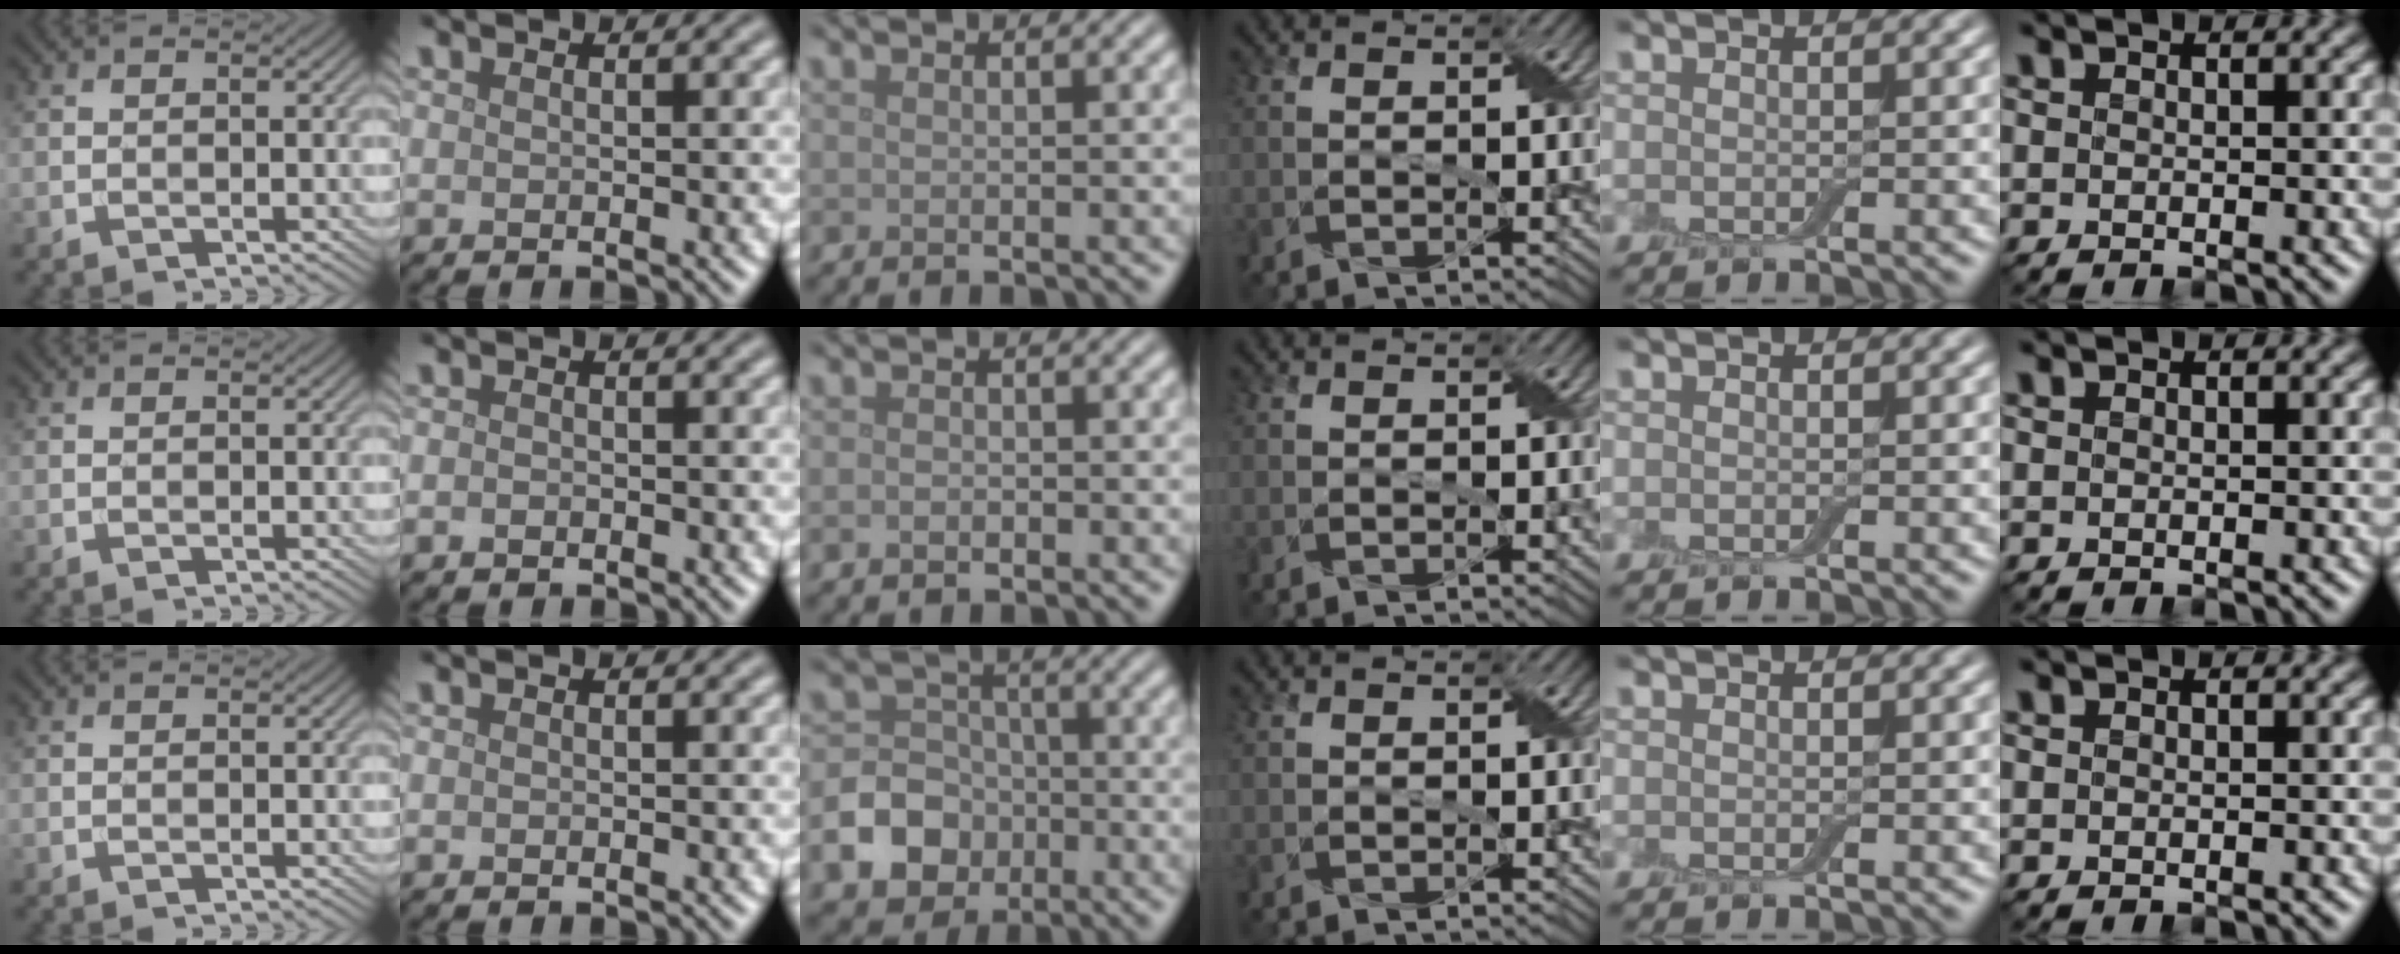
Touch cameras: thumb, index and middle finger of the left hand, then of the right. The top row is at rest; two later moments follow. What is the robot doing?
{"motion": "fold", "object": "aluminum foil"}